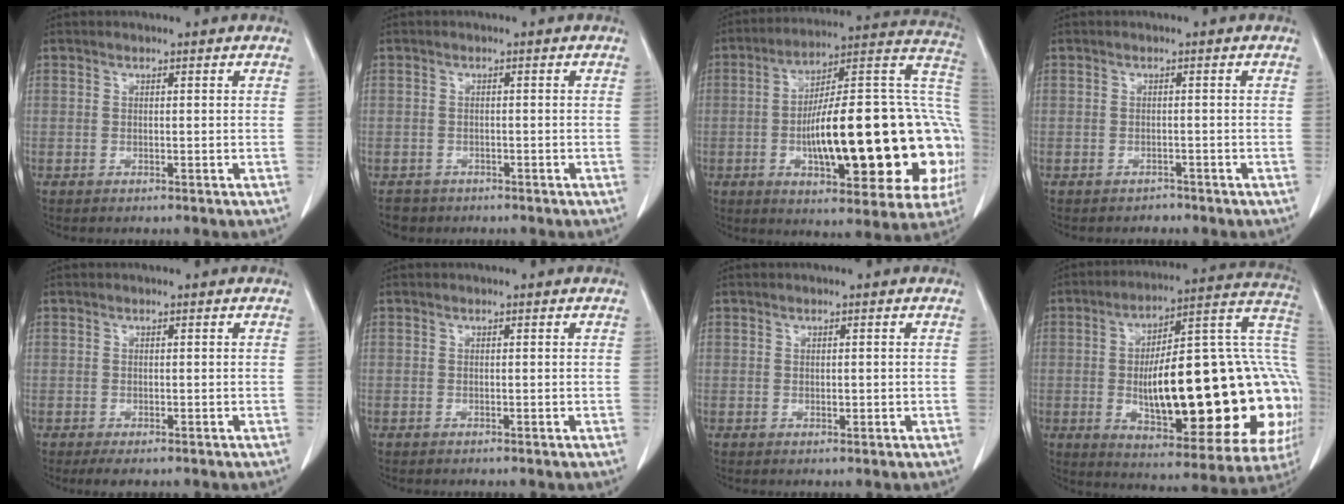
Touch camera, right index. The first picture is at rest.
{"total": 3.5, "force": [-2.5, 2.4, 0.0], "torque": [-0.007, 0.005, -0.039]}
{"total": 30.6, "force": [-4.4, 7.7, 29.3], "torque": [-0.338, 0.032, -0.059]}
{"total": 1.3, "force": [-1.1, 0.5, -0.2], "torque": [-0.003, -0.001, -0.015]}
{"total": 2.0, "force": [-1.4, 0.9, 1.1], "torque": [-0.019, -0.002, -0.016]}
{"total": 0.0}
{"total": 0.7, "force": [0.1, 0.5, 0.5], "torque": [-0.005, 0.002, 0.003]}
{"total": 34.2, "force": [-2.8, 8.9, 32.9], "torque": [-0.386, 0.033, -0.029]}